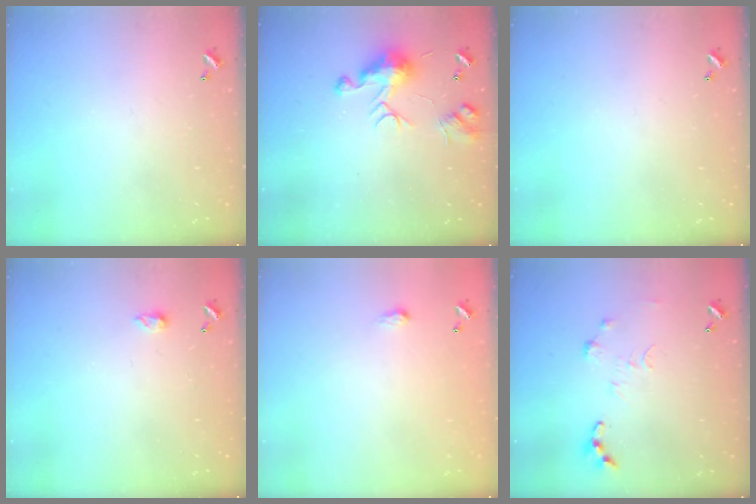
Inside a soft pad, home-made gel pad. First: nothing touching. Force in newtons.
{"total": 8.4, "press": 8.3, "slide": 0.4}
{"total": 0.0}
{"total": 3.8, "press": 3.8, "slide": 0.4}
{"total": 1.3, "press": 1.3, "slide": 0.2}
{"total": 0.7, "press": 0.7, "slide": 0.1}